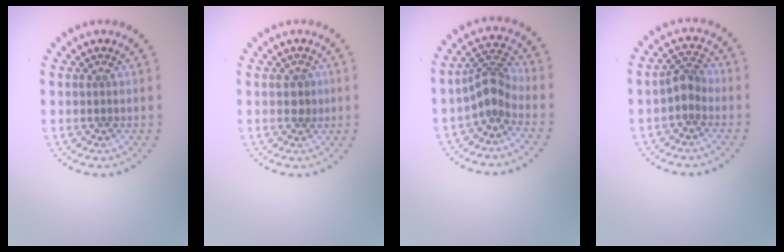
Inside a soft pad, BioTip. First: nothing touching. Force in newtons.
{"total": 1.2, "press": 1.1, "slide": 0.5}
{"total": 3.0, "press": 2.2, "slide": 2.0}
{"total": 2.0, "press": 1.8, "slide": 1.0}